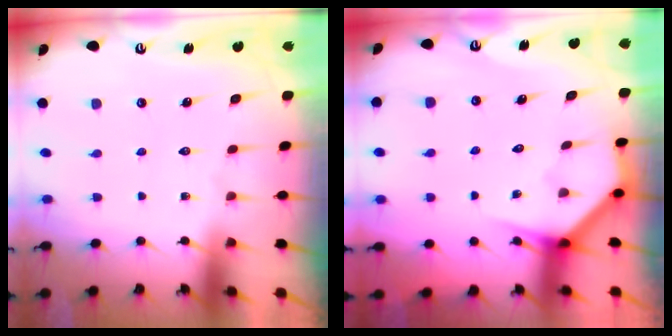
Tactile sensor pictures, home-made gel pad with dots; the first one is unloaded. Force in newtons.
{"total": 3.6, "press": 3.6, "slide": 0.2}